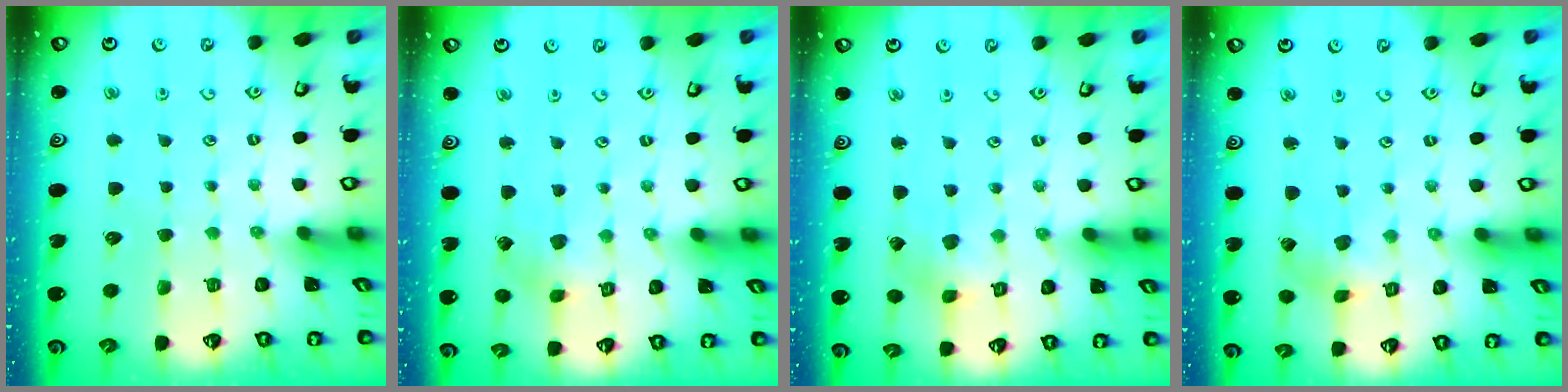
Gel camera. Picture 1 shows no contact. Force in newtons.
{"total": 2.5, "press": 2.5, "slide": 0.3}
{"total": 2.1, "press": 2.1, "slide": 0.3}
{"total": 1.4, "press": 1.3, "slide": 0.3}